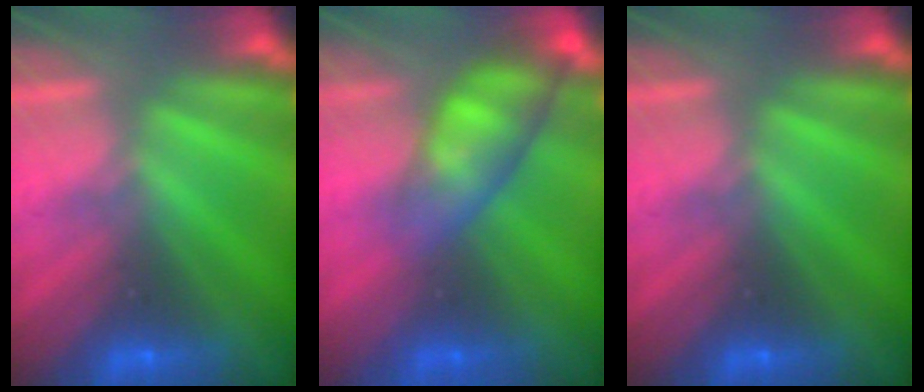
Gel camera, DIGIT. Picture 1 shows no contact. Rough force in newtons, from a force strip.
{"total": 4.7}
{"total": 0.0}